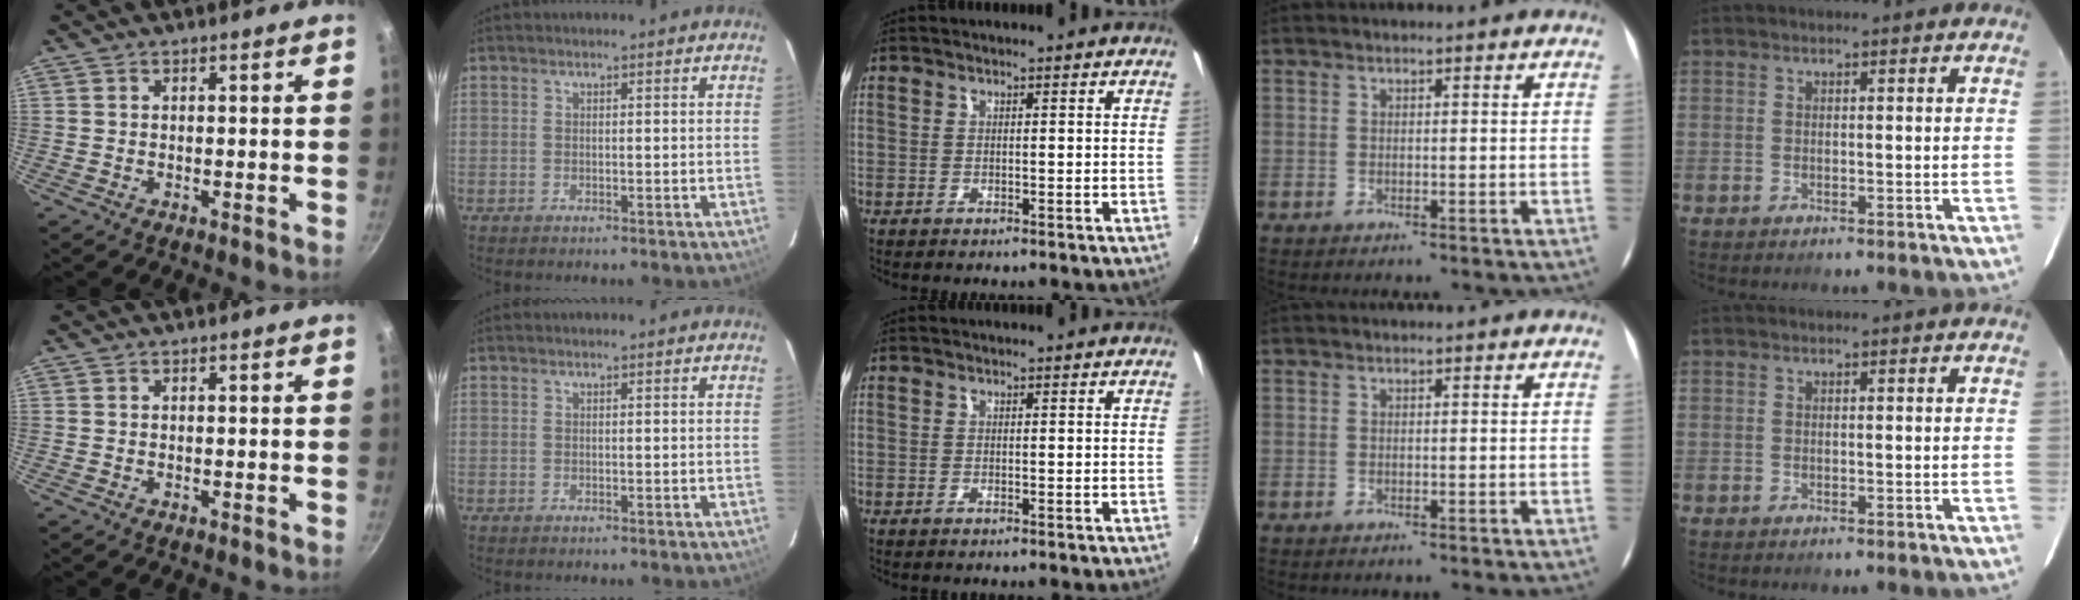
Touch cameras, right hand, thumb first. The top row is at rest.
{}